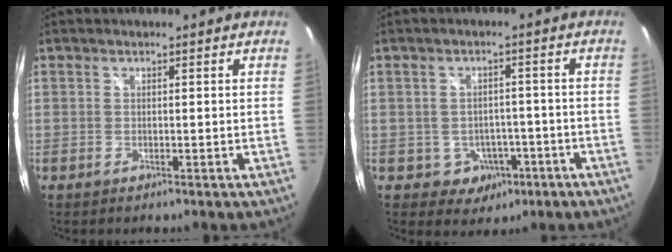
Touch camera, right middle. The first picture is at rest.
{"total": 5.9, "force": [-2.6, 5.0, 1.6], "torque": [-0.043, 0.014, -0.016]}